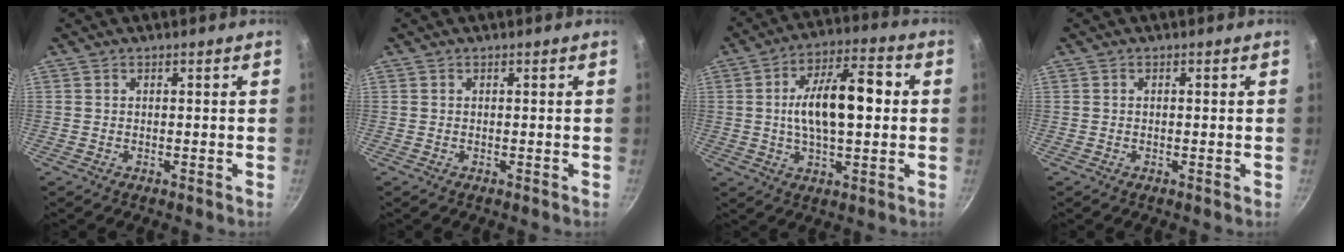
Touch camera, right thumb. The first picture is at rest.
{"total": 0.0}
{"total": 15.2, "force": [1.1, 6.9, 13.5], "torque": [-0.207, 0.024, 0.010]}
{"total": 0.0}